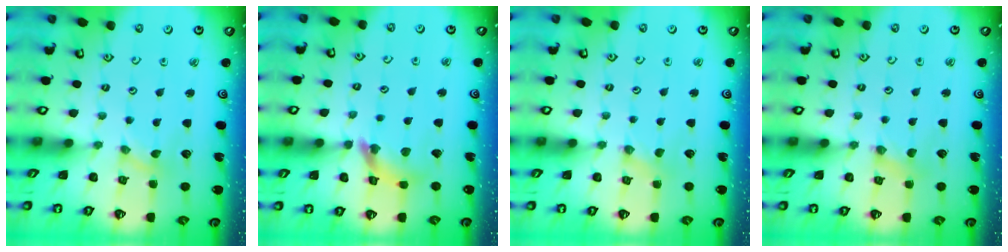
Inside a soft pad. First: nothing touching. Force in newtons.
{"total": 9.0, "press": 8.9, "slide": 1.1}
{"total": 0.0}
{"total": 1.4, "press": 1.3, "slide": 0.3}